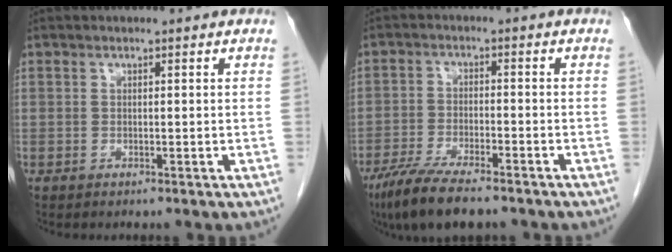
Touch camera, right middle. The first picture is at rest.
{"total": 10.0, "force": [-7.7, 1.9, 6.2], "torque": [-0.107, -0.023, -0.128]}